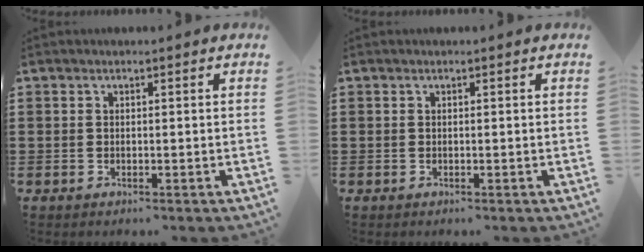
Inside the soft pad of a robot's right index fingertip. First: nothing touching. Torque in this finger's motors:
{"motor_torque": [0.00, 0.00, 0.00, 0.00]}